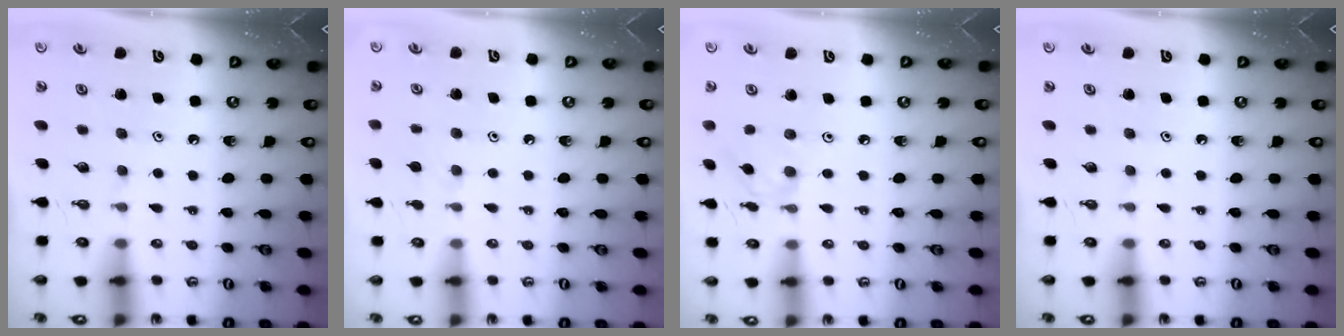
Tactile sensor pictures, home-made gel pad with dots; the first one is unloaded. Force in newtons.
{"total": 4.5, "press": 4.4, "slide": 0.7}
{"total": 2.7, "press": 2.7, "slide": 0.3}
{"total": 0.0}